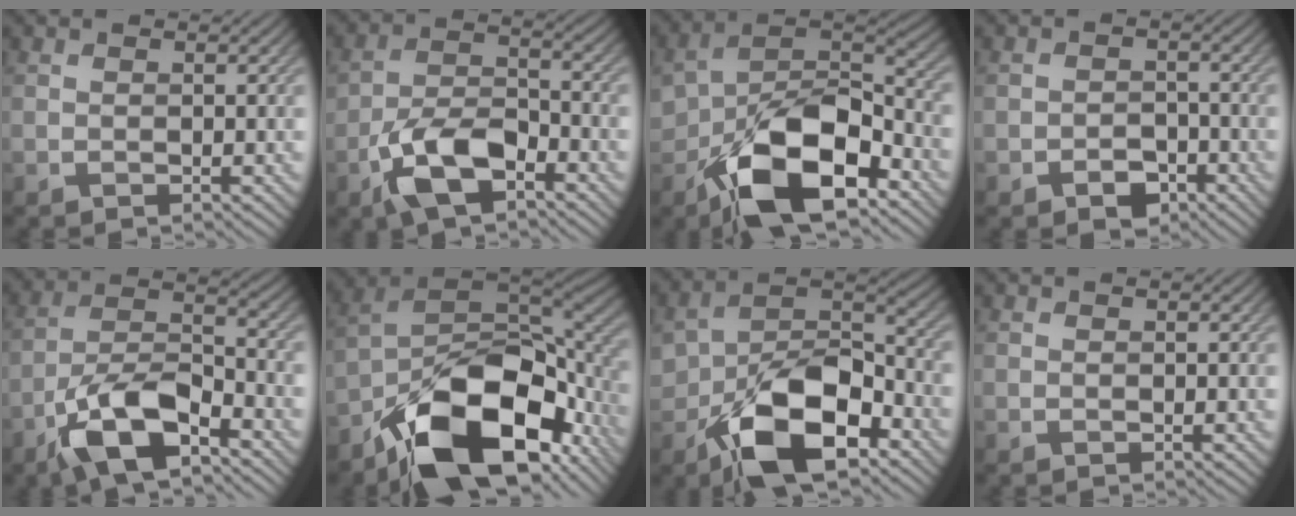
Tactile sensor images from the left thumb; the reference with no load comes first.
{"total": 8.9, "force": [-4.9, 4.3, 6.1], "torque": [-0.122, 0.002, -0.104]}
{"total": 15.4, "force": [-7.5, 8.8, 10.2], "torque": [-0.178, -0.038, -0.133]}
{"total": 3.6, "force": [-2.2, 2.2, 1.7], "torque": [-0.029, -0.001, -0.041]}
{"total": 11.9, "force": [-7.2, 4.6, 8.3], "torque": [-0.156, 0.001, -0.151]}
{"total": 19.6, "force": [-10.2, 10.1, 13.3], "torque": [-0.231, -0.038, -0.170]}
{"total": 13.9, "force": [-6.6, 8.0, 9.2], "torque": [-0.172, -0.032, -0.113]}
{"total": 0.0}